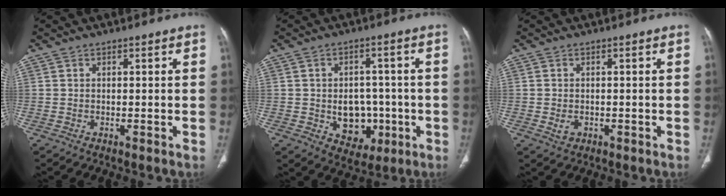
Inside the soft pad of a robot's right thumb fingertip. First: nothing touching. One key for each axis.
{"total": 9.3, "fx": -1.8, "fy": 7.3, "fz": 5.5, "tx": -0.035, "ty": 0.015, "tz": -0.008}
{"total": 1.9, "fx": -0.5, "fy": 1.5, "fz": 1.1, "tx": -0.021, "ty": 0.002, "tz": -0.001}